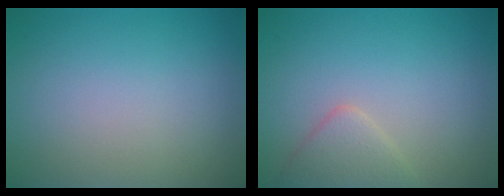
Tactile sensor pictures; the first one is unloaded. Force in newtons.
{"total": 2.2, "press": 2.2, "slide": 0.1}